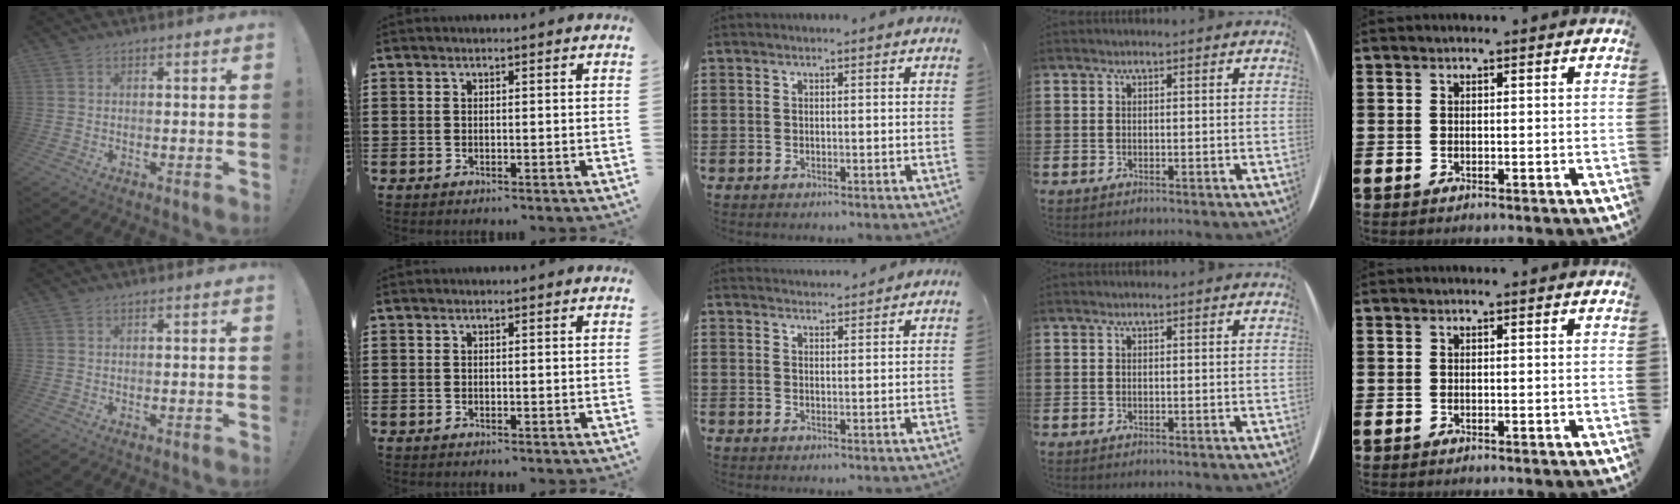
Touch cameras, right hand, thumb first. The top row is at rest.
{"middle": {"total": 2.3, "force": [2.3, 0.1, -0.2], "torque": [-0.002, -0.001, 0.044]}}